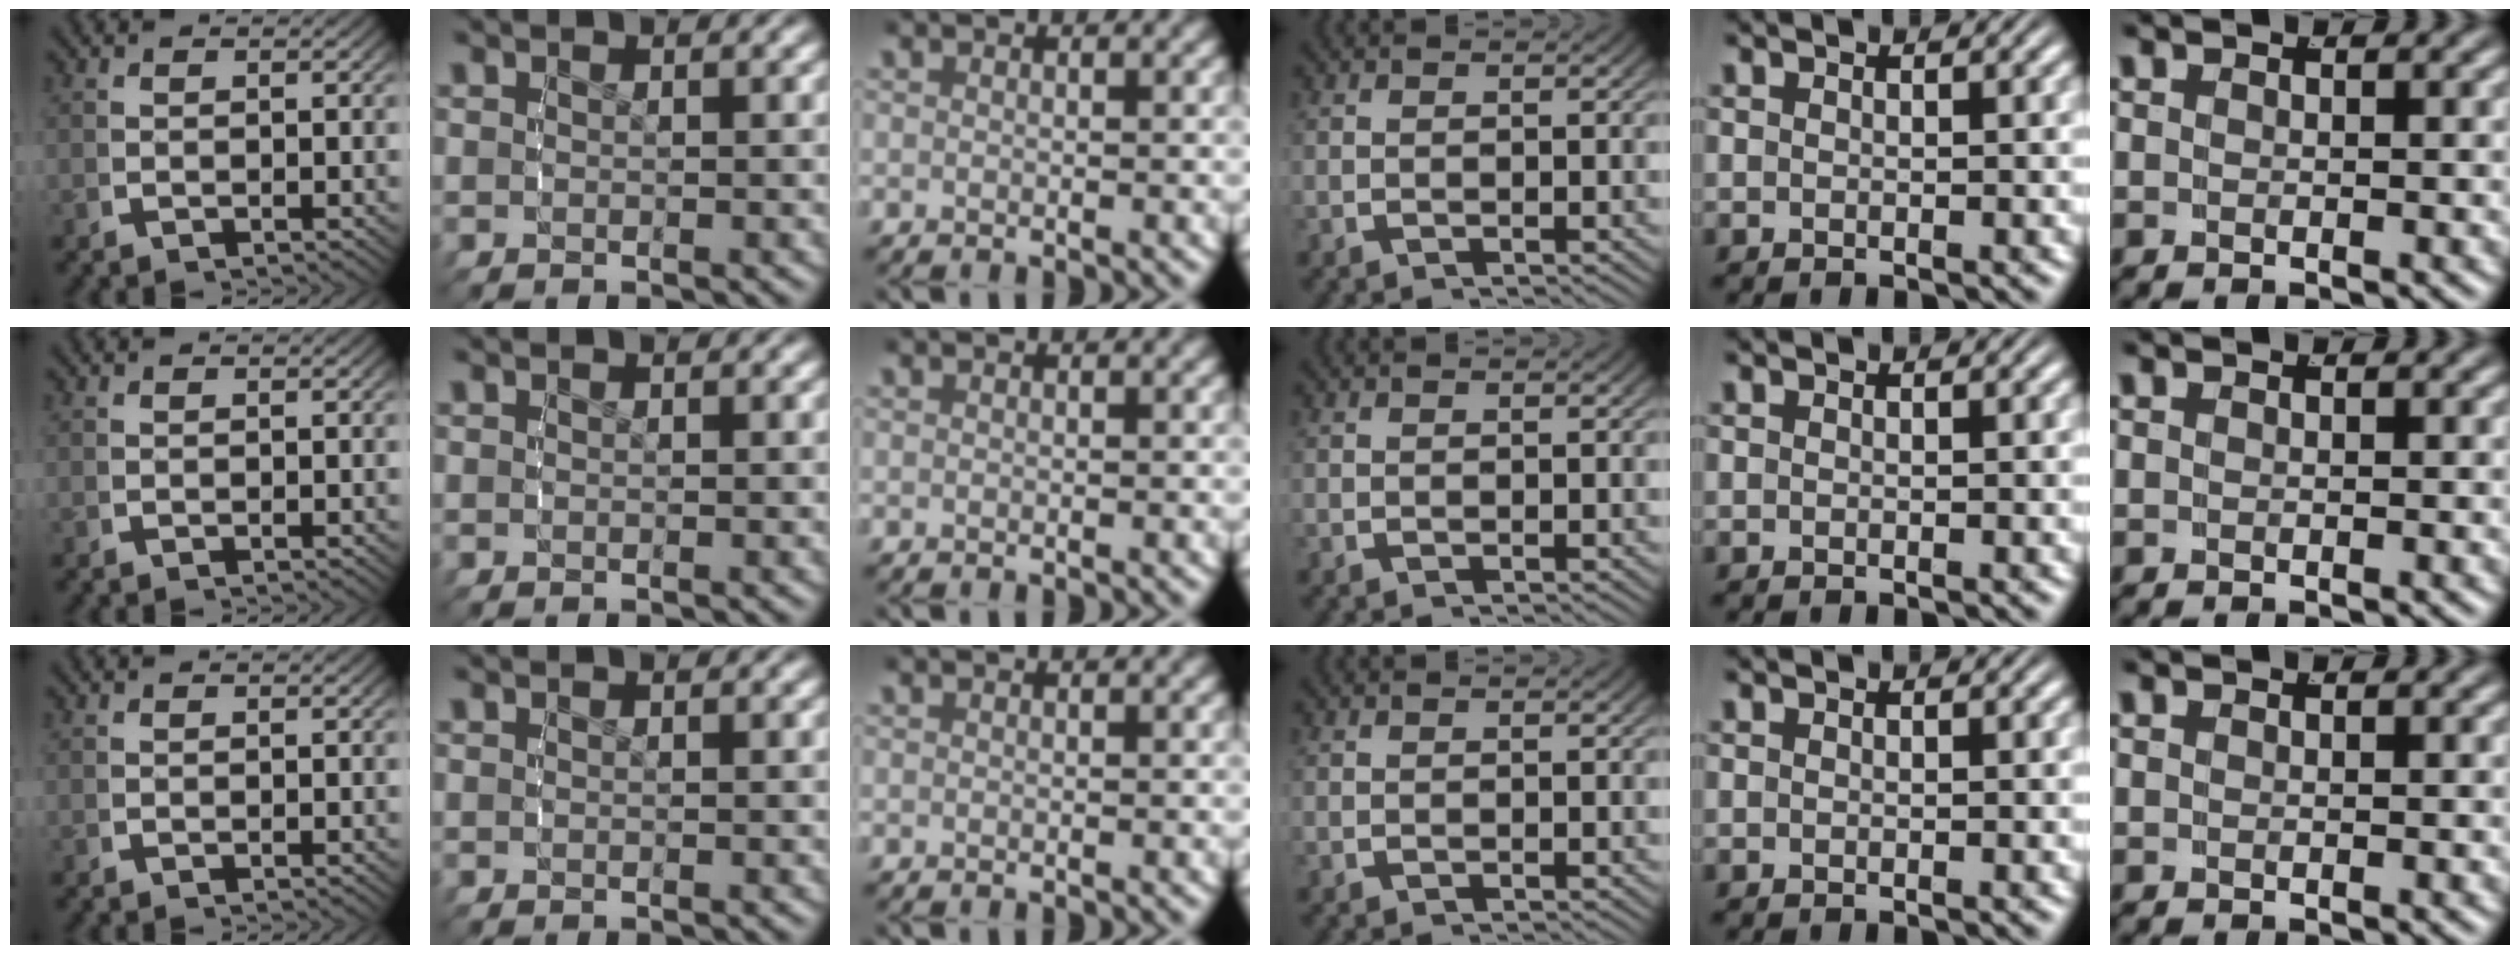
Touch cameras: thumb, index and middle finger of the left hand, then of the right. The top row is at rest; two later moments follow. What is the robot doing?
{"motion": "reach", "object": "paper plate"}